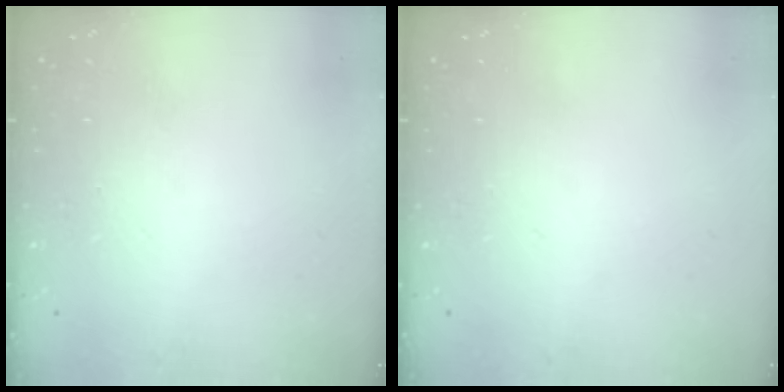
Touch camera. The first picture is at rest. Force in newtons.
{"total": 0.0}